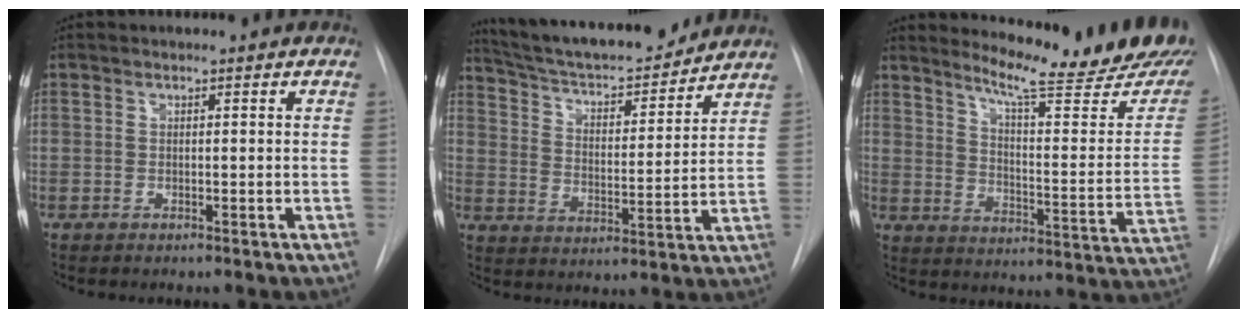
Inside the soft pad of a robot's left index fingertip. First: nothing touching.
{"total": 19.3, "force": [17.5, 3.3, 7.5], "torque": [-0.124, 0.004, 0.266]}
{"total": 22.3, "force": [19.6, 0.8, 10.7], "torque": [-0.153, -0.100, 0.248]}